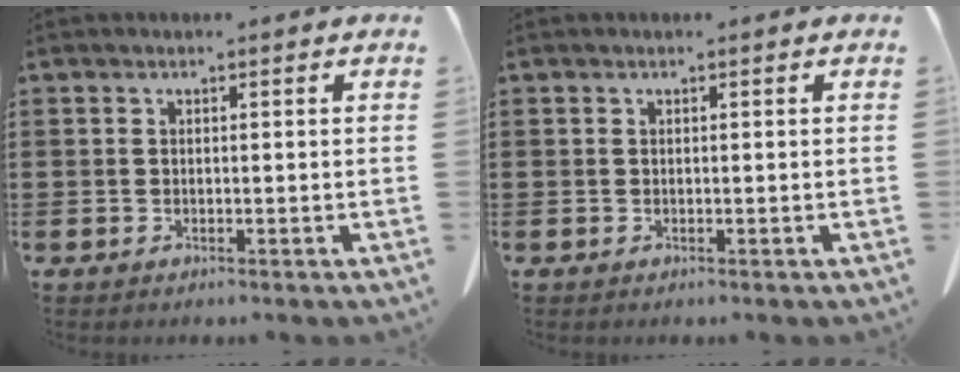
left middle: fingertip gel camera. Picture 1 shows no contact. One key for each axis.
{"total": 0.0}